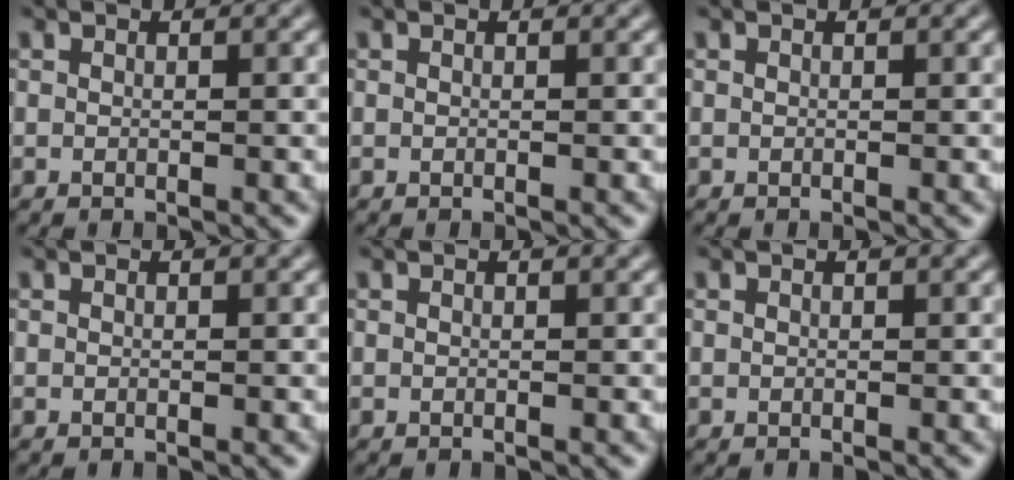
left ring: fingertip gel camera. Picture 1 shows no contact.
{"total": 0.0}
{"total": 0.0}
{"total": 0.0}
{"total": 0.0}
{"total": 0.0}